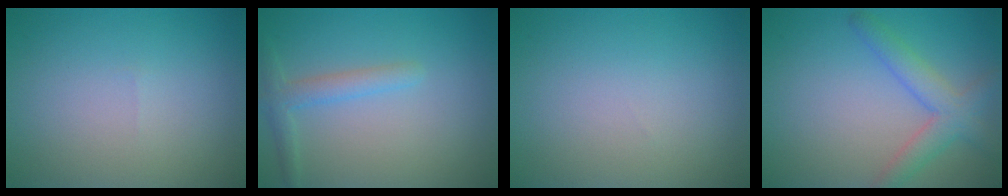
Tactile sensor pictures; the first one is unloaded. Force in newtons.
{"total": 2.1, "press": 2.1, "slide": 0.2}
{"total": 0.0}
{"total": 3.6, "press": 3.6, "slide": 0.2}